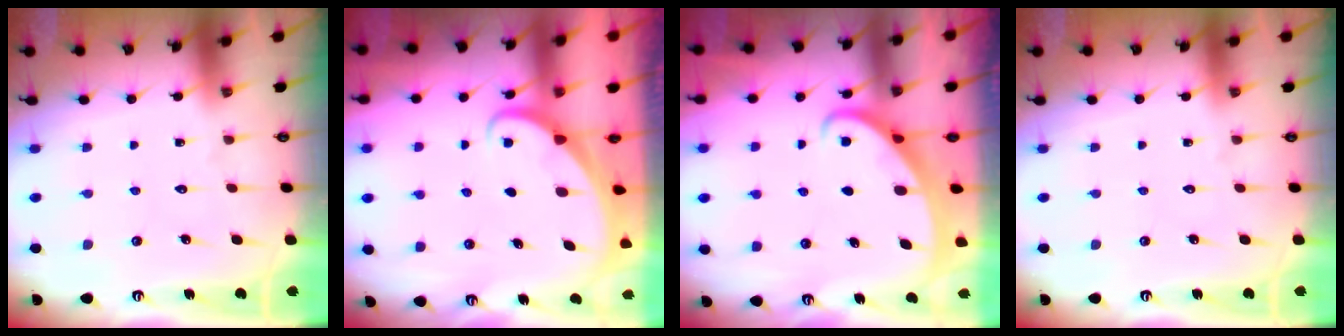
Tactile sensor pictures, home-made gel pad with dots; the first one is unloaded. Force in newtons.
{"total": 1.6, "press": 1.6, "slide": 0.0}
{"total": 2.3, "press": 2.3, "slide": 0.2}
{"total": 0.0}